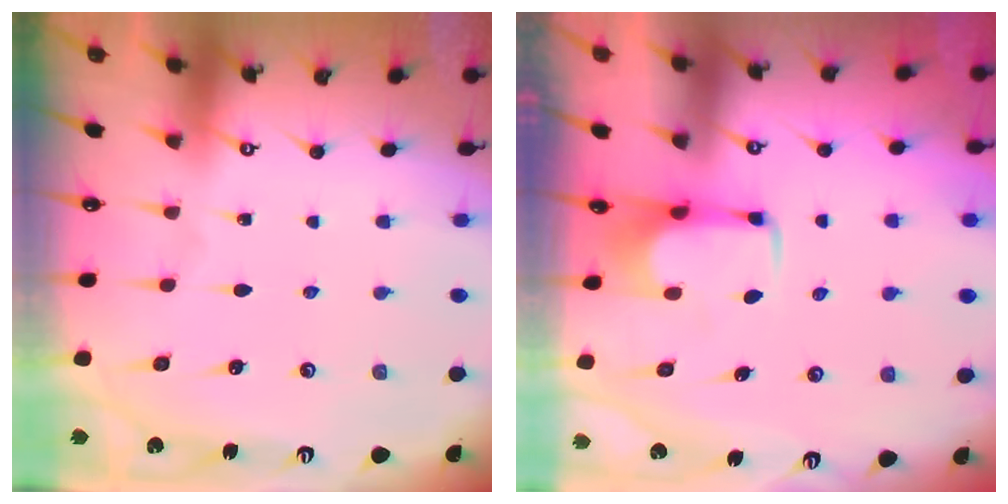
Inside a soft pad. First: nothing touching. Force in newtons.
{"total": 2.1, "press": 2.0, "slide": 0.4}